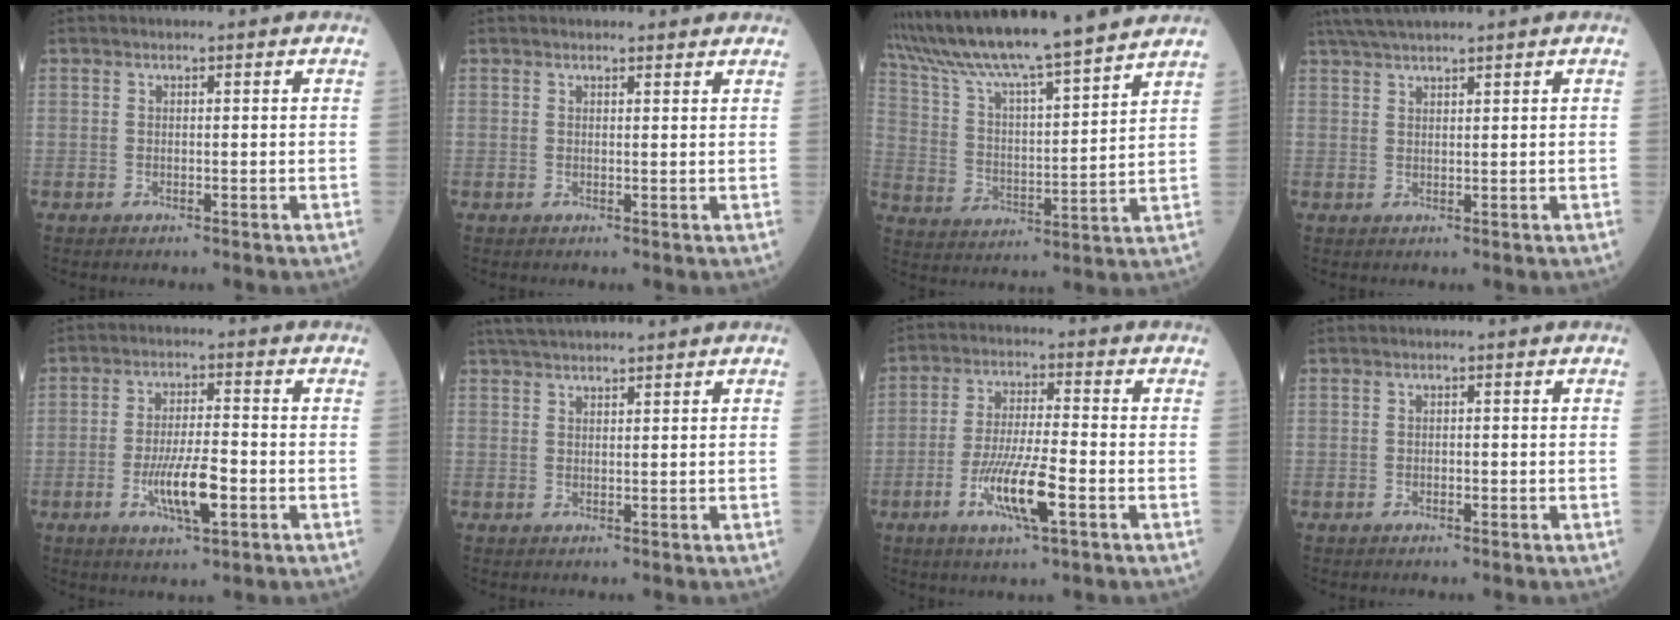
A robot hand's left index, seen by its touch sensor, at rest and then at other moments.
{"total": 3.3, "force": [3.1, 0.9, 0.9], "torque": [-0.010, 0.009, 0.028]}
{"total": 18.7, "force": [16.7, -0.4, 8.3], "torque": [-0.155, 0.000, 0.273]}
{"total": 4.8, "force": [4.1, -0.3, 2.5], "torque": [-0.050, 0.025, 0.082]}
{"total": 7.7, "force": [-2.8, 1.5, 7.0], "torque": [-0.136, -0.011, -0.049]}
{"total": 4.4, "force": [4.0, 0.2, 1.9], "torque": [-0.035, 0.029, 0.074]}
{"total": 9.3, "force": [-3.9, 1.0, 8.4], "torque": [-0.166, -0.015, -0.071]}
{"total": 0.8, "force": [-0.6, 0.4, 0.5], "torque": [-0.008, -0.002, -0.010]}